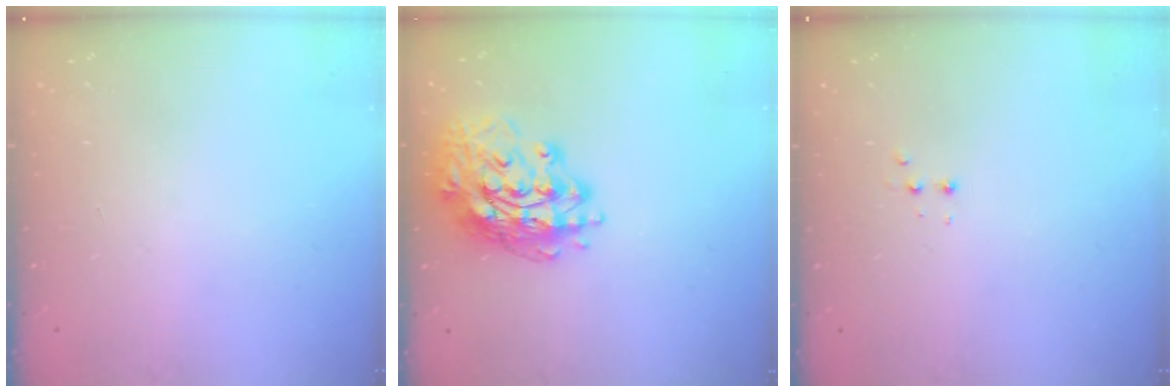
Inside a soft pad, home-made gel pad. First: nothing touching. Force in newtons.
{"total": 15.7, "press": 15.7, "slide": 1.3}
{"total": 2.4, "press": 2.2, "slide": 0.9}